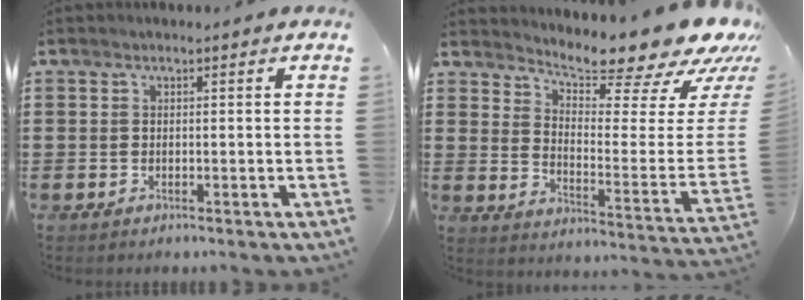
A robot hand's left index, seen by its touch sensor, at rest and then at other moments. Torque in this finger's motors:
{"motor_torque": [2.14, 0.00, 0.24, 0.04]}